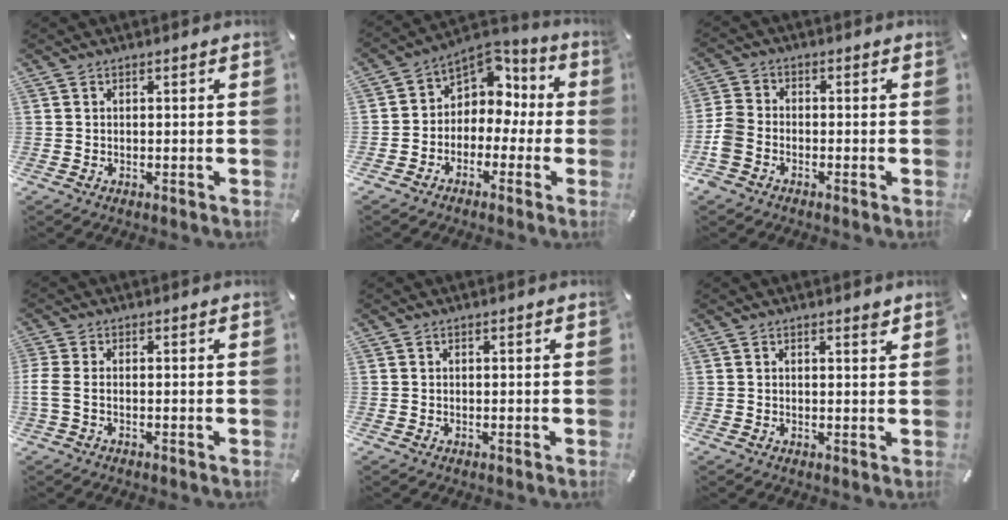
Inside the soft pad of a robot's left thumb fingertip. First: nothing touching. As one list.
[{"total": 7.9, "force": [2.4, 7.1, 2.7], "torque": [-0.048, -0.021, 0.047]}, {"total": 5.5, "force": [-2.4, 4.0, 3.0], "torque": [-0.072, 0.012, -0.045]}, {"total": 3.0, "force": [-0.8, 1.1, 2.7], "torque": [-0.060, -0.004, -0.014]}, {"total": 0.0}, {"total": 1.3, "force": [1.0, 0.3, 0.7], "torque": [-0.005, -0.003, 0.017]}]